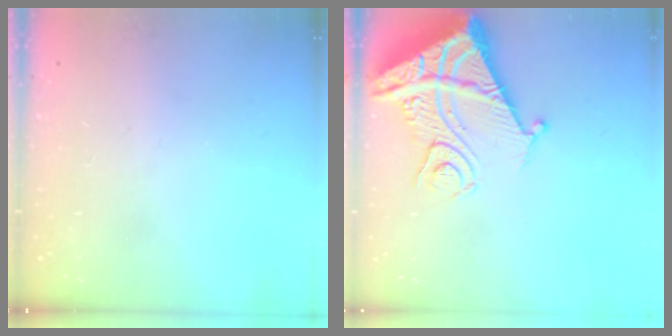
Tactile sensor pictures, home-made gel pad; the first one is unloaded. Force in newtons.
{"total": 14.0, "press": 13.9, "slide": 1.8}